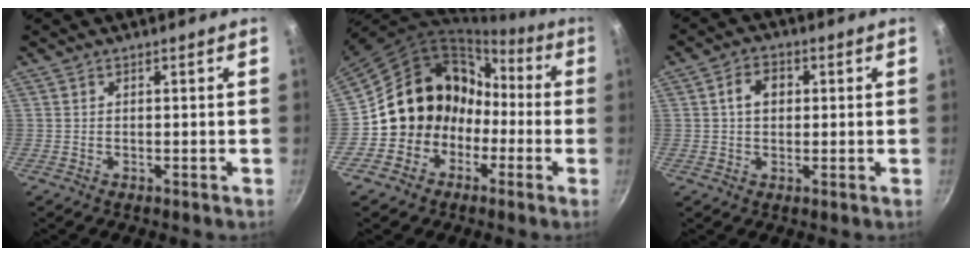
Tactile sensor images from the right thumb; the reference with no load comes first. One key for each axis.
{"total": 14.0, "fx": -2.2, "fy": 13.0, "fz": 4.7, "tx": -0.026, "ty": 0.075, "tz": -0.036}
{"total": 4.9, "fx": 0.8, "fy": 3.7, "fz": 3.1, "tx": -0.033, "ty": 0.010, "tz": 0.007}